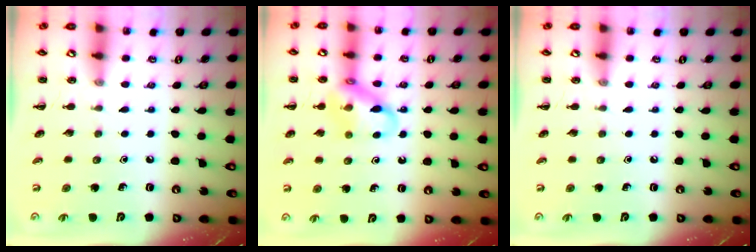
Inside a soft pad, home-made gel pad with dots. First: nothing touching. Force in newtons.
{"total": 13.7, "press": 13.5, "slide": 2.1}
{"total": 0.0}